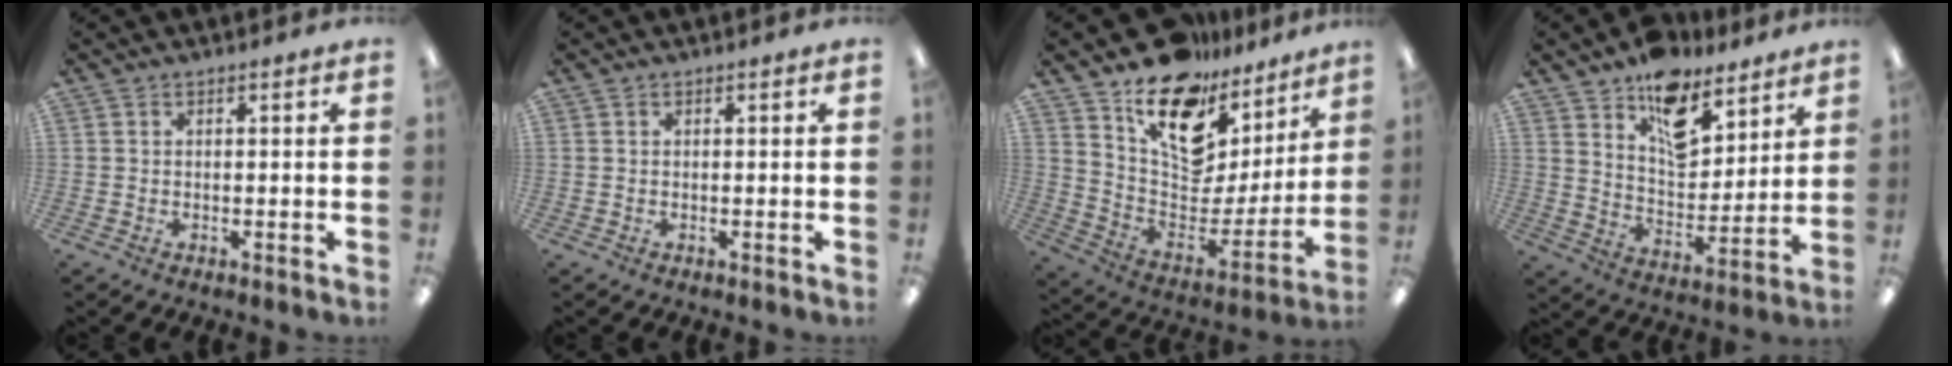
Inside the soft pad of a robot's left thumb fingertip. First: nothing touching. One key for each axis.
{"total": 0.0}
{"total": 17.1, "fx": 11.3, "fy": 10.1, "fz": 8.0, "tx": -0.135, "ty": -0.088, "tz": 0.205}
{"total": 12.9, "fx": 9.5, "fy": 6.6, "fz": 5.7, "tx": -0.073, "ty": -0.065, "tz": 0.172}